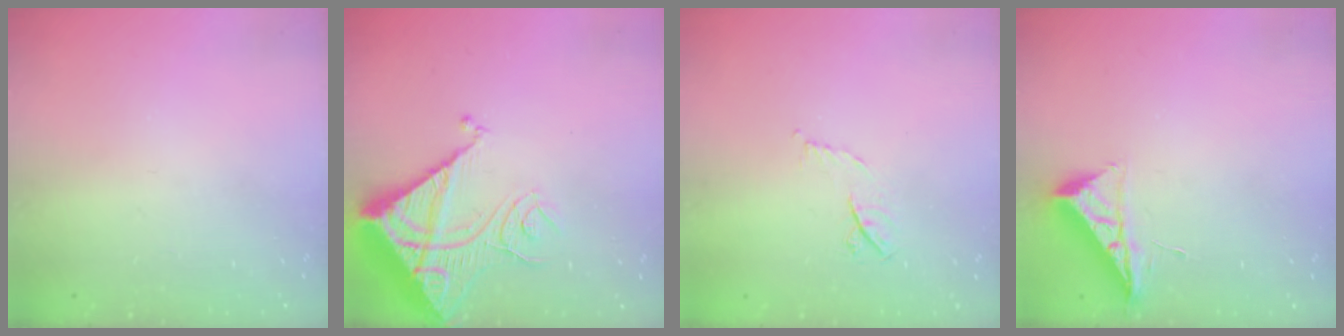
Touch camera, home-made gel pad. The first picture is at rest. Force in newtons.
{"total": 15.5, "press": 15.4, "slide": 1.6}
{"total": 5.2, "press": 5.1, "slide": 0.8}
{"total": 6.8, "press": 6.7, "slide": 0.7}